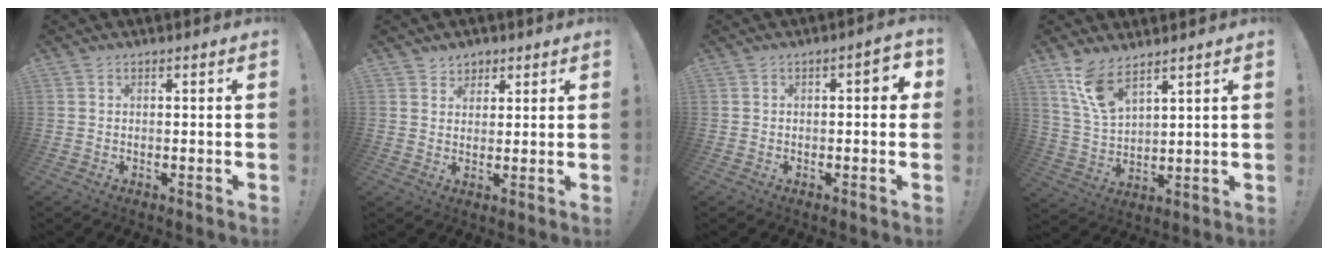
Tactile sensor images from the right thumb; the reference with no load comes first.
{"total": 3.6, "force": [2.4, 2.7, 0.1], "torque": [0.003, -0.013, 0.043]}
{"total": 3.9, "force": [0.2, 1.6, 3.6], "torque": [-0.041, 0.000, -0.002]}
{"total": 9.9, "force": [7.6, 3.4, 5.3], "torque": [-0.106, -0.040, 0.146]}